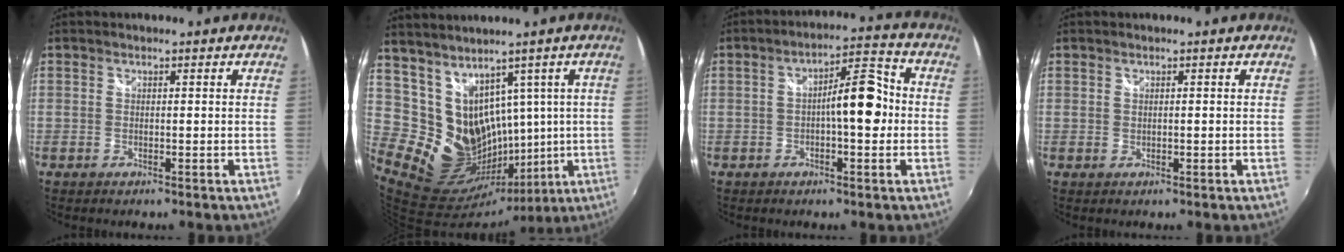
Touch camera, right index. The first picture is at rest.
{"total": 15.9, "force": [7.5, 12.6, 6.1], "torque": [-0.127, 0.001, 0.171]}
{"total": 8.4, "force": [-0.7, 2.4, 8.0], "torque": [-0.119, 0.022, -0.011]}
{"total": 0.5, "force": [0.0, 0.1, 0.5], "torque": [-0.008, 0.001, 0.000]}